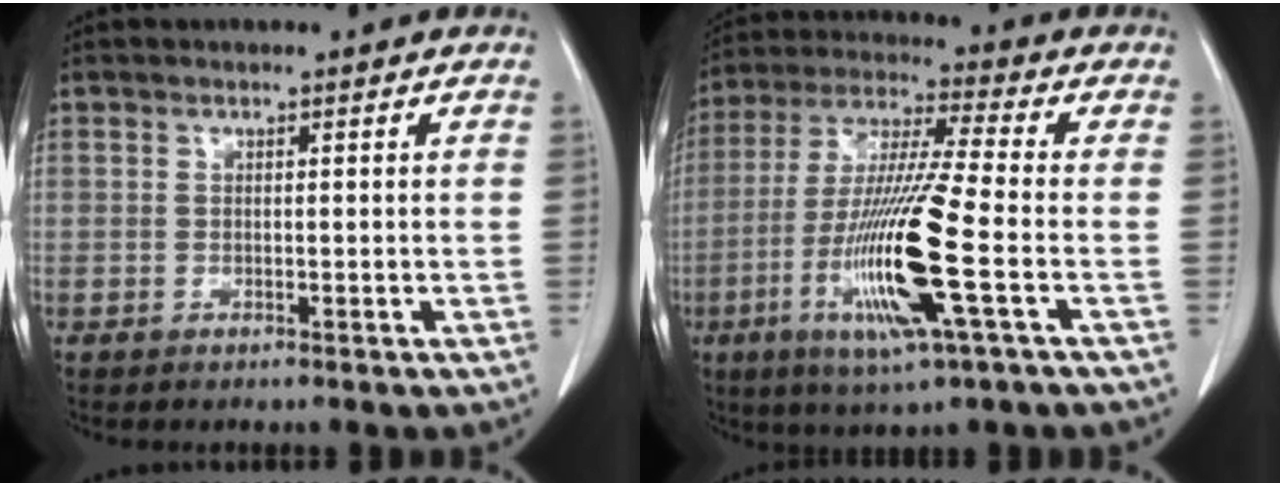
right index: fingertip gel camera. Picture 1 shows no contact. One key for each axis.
{"total": 16.6, "fx": -4.9, "fy": 0.0, "fz": 15.9, "tx": -0.329, "ty": -0.022, "tz": -0.095}